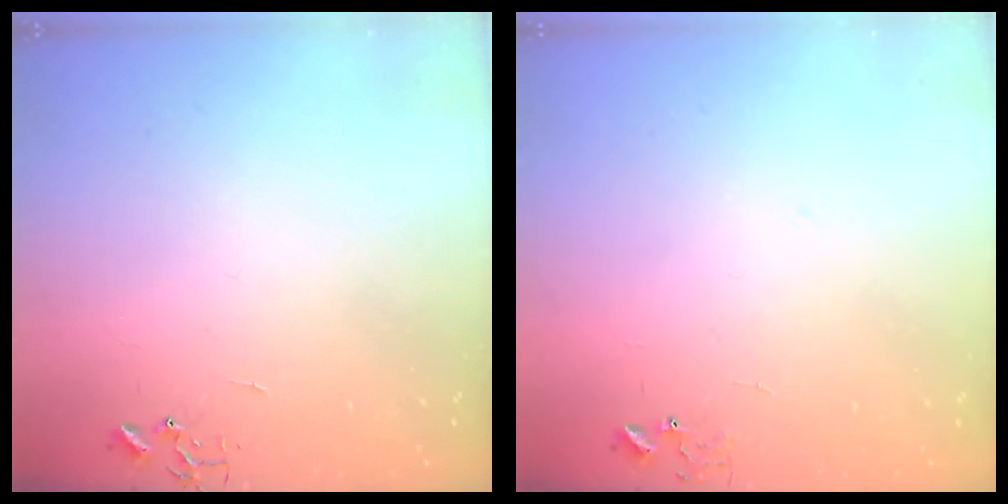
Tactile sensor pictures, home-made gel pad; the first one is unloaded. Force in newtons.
{"total": 6.8, "press": 6.8, "slide": 0.6}